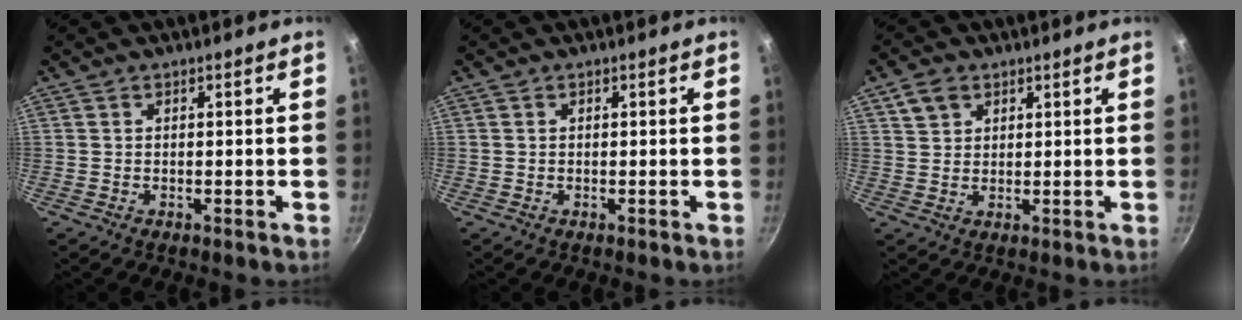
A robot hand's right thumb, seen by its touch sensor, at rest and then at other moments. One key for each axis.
{"total": 0.0}
{"total": 4.3, "fx": 2.3, "fy": 3.2, "fz": 1.8, "tx": -0.020, "ty": 0.000, "tz": 0.042}